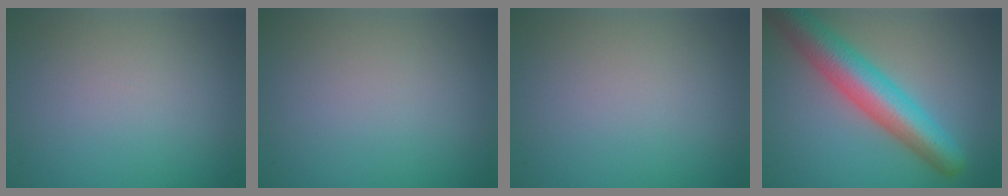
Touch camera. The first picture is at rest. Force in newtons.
{"total": 0.0}
{"total": 0.0}
{"total": 7.4, "press": 7.4, "slide": 0.2}